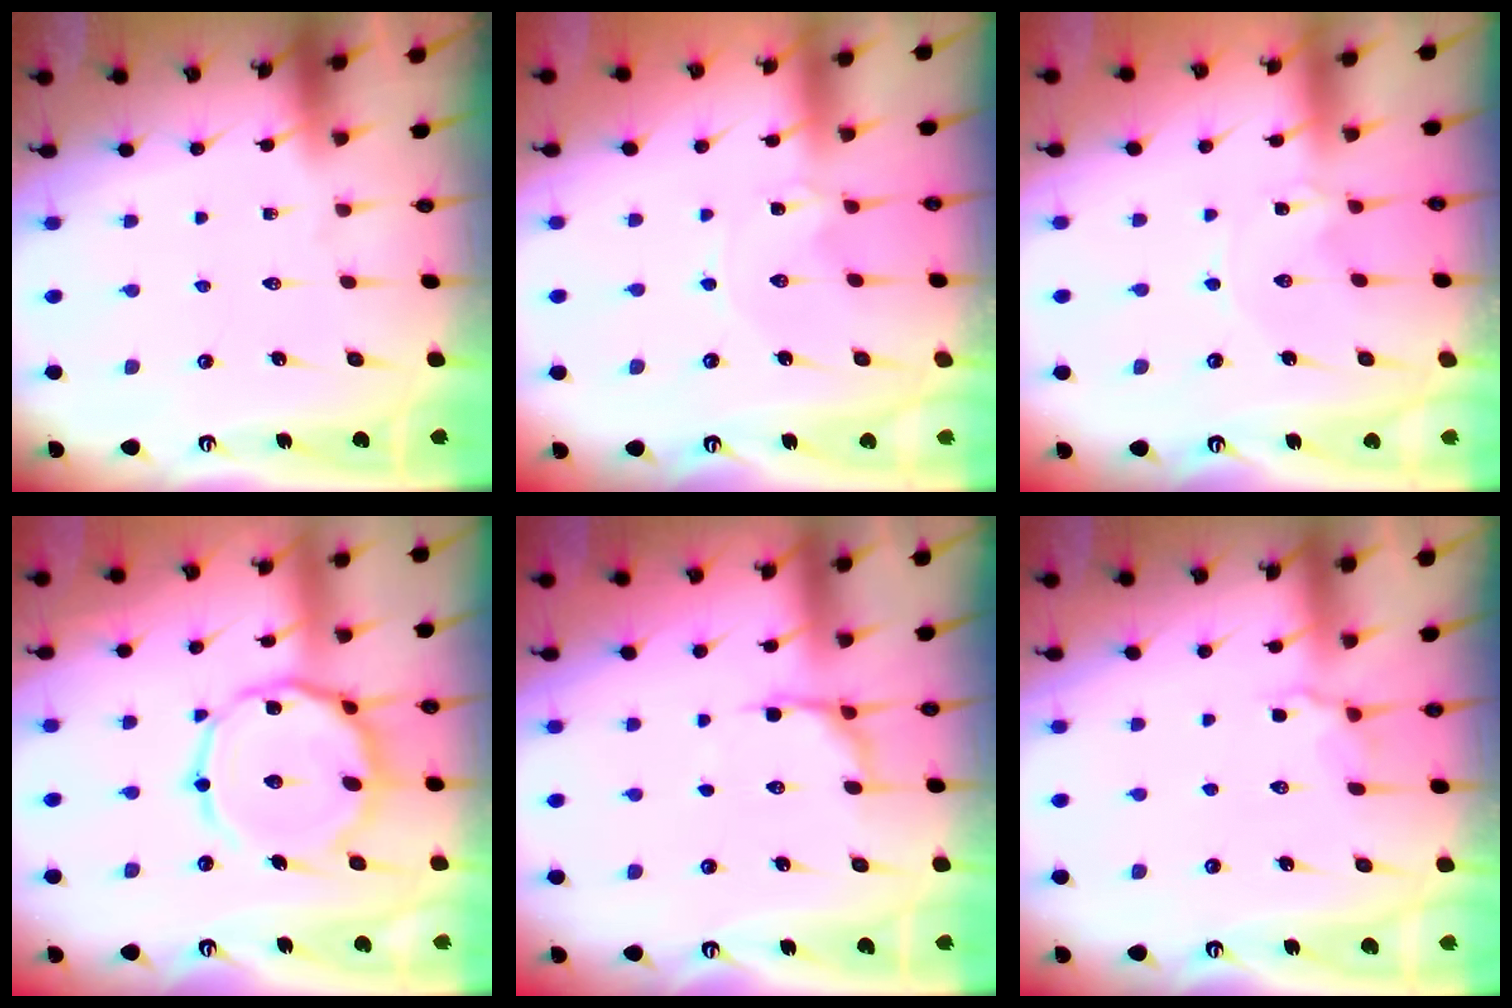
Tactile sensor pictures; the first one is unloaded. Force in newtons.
{"total": 0.0}
{"total": 0.0}
{"total": 15.6, "press": 15.6, "slide": 1.1}
{"total": 5.6, "press": 4.9, "slide": 2.7}
{"total": 4.2, "press": 4.0, "slide": 1.4}